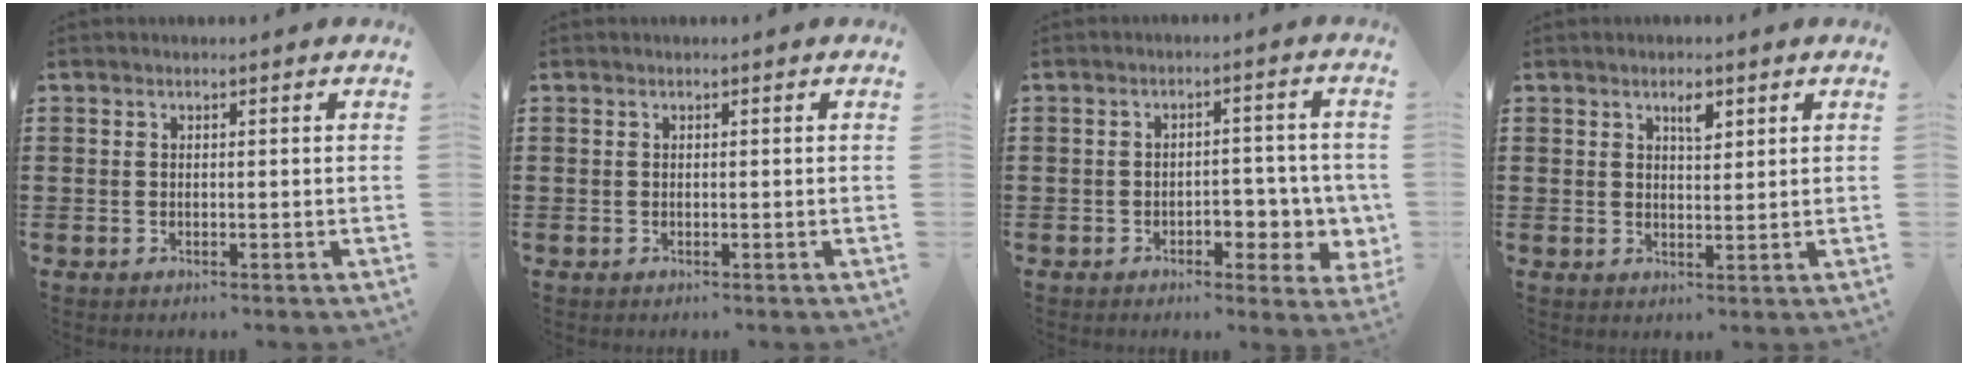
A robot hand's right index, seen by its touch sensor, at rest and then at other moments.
{"total": 0.0}
{"total": 5.3, "force": [-1.6, 3.1, 3.9], "torque": [-0.044, -0.001, -0.034]}
{"total": 2.7, "force": [1.5, 1.0, 2.0], "torque": [-0.027, -0.002, 0.023]}